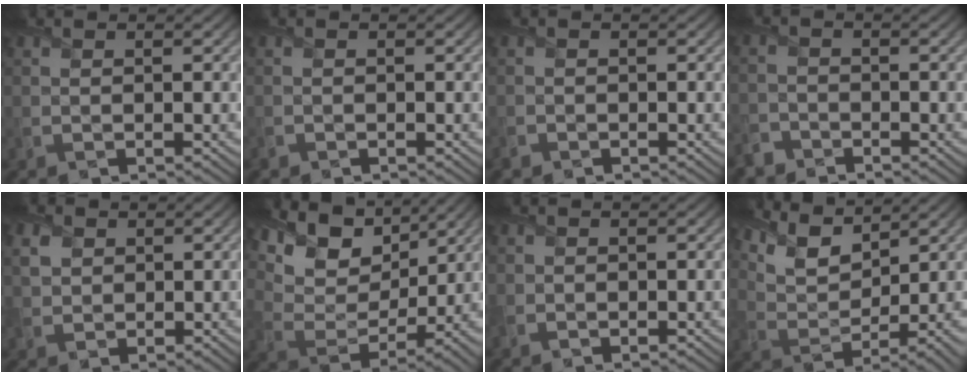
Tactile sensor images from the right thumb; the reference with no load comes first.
{"total": 0.7, "force": [-0.6, 0.4, -0.1], "torque": [0.002, -0.007, -0.013]}
{"total": 1.0, "force": [-0.8, 0.5, 0.0], "torque": [0.000, -0.006, -0.019]}
{"total": 2.6, "force": [-2.3, 1.1, 0.3], "torque": [-0.006, -0.003, -0.057]}
{"total": 3.6, "force": [1.6, 2.6, 2.0], "torque": [-0.055, 0.002, 0.034]}
{"total": 12.6, "force": [8.2, 6.0, 7.4], "torque": [-0.172, 0.009, 0.142]}
{"total": 1.1, "force": [0.3, 0.8, 0.6], "torque": [-0.016, -0.001, 0.009]}
{"total": 9.8, "force": [6.8, 3.3, 6.2], "torque": [-0.140, 0.013, 0.136]}